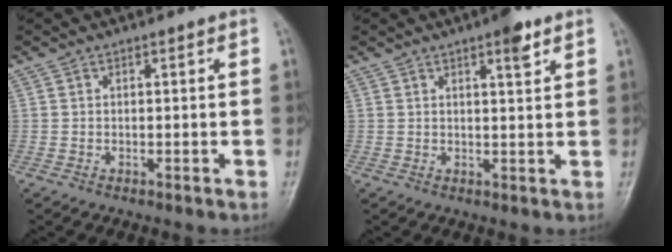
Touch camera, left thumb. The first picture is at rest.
{"total": 3.9, "force": [2.4, 1.0, 2.9], "torque": [-0.037, -0.012, 0.031]}